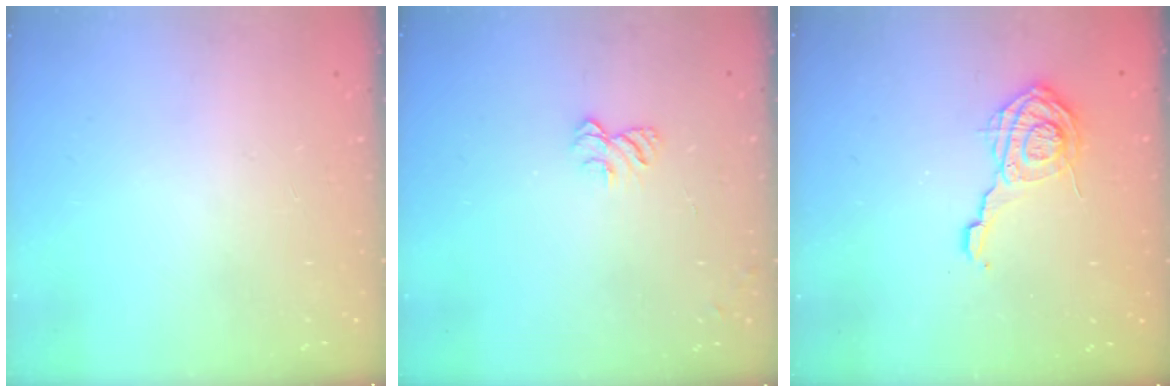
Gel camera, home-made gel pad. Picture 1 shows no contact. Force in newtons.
{"total": 6.0, "press": 6.0, "slide": 0.3}
{"total": 11.2, "press": 11.2, "slide": 0.9}